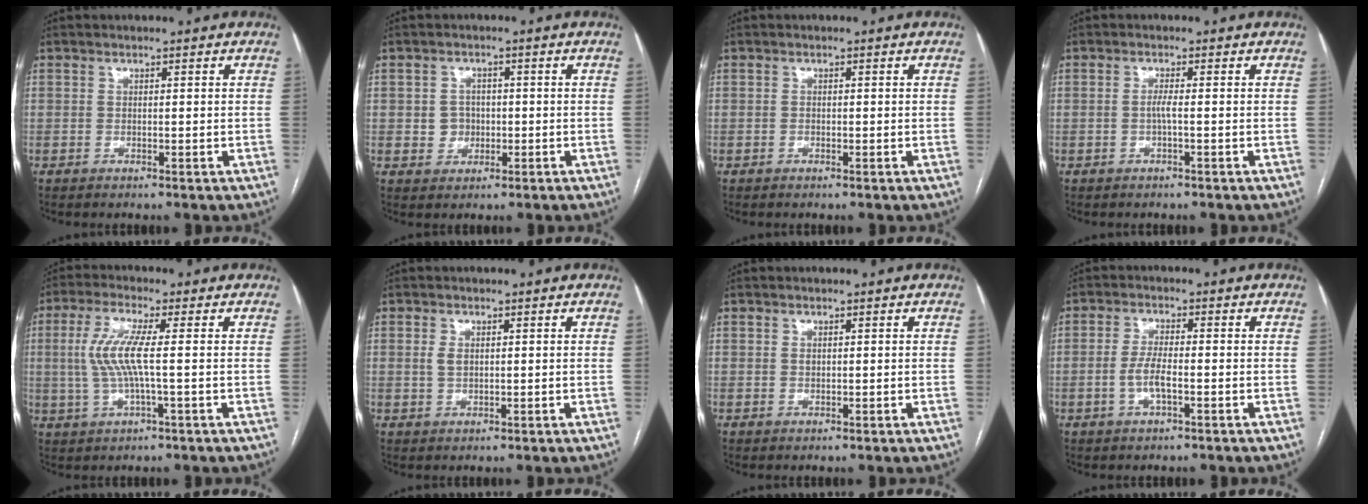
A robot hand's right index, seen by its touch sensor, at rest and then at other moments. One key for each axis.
{"total": 3.0, "fx": -0.3, "fy": 2.9, "fz": 0.8, "tx": -0.005, "ty": 0.007, "tz": -0.001}
{"total": 0.0}
{"total": 1.4, "fx": -0.3, "fy": -0.1, "fz": 1.3, "tx": -0.026, "ty": 0.001, "tz": -0.007}
{"total": 7.1, "fx": 0.4, "fy": 0.8, "fz": 7.1, "tx": -0.157, "ty": 0.008, "tz": 0.006}
{"total": 1.8, "fx": 0.4, "fy": 1.1, "fz": 1.4, "tx": -0.028, "ty": 0.001, "tz": 0.009}
{"total": 0.6, "fx": 0.2, "fy": 0.4, "fz": 0.4, "tx": -0.006, "ty": 0.000, "tz": 0.004}
{"total": 3.8, "fx": -1.2, "fy": 0.8, "fz": 3.5, "tx": -0.076, "ty": -0.001, "tz": -0.022}